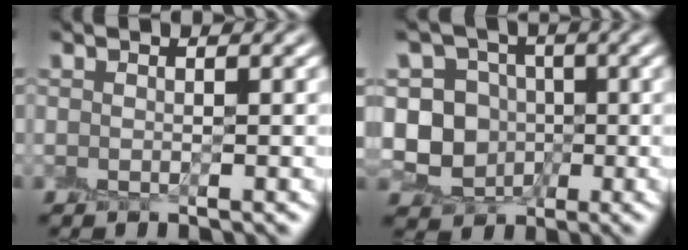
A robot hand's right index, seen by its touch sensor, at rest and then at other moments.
{"total": 6.9, "force": [-1.0, 6.6, 1.8], "torque": [-0.024, 0.020, -0.044]}